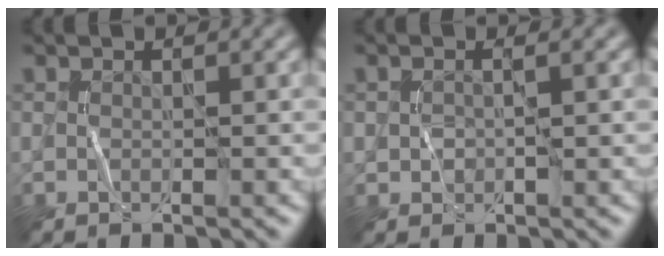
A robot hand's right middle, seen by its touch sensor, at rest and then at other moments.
{"total": 0.9, "force": [0.1, 0.8, 0.5], "torque": [-0.009, -0.001, 0.003]}